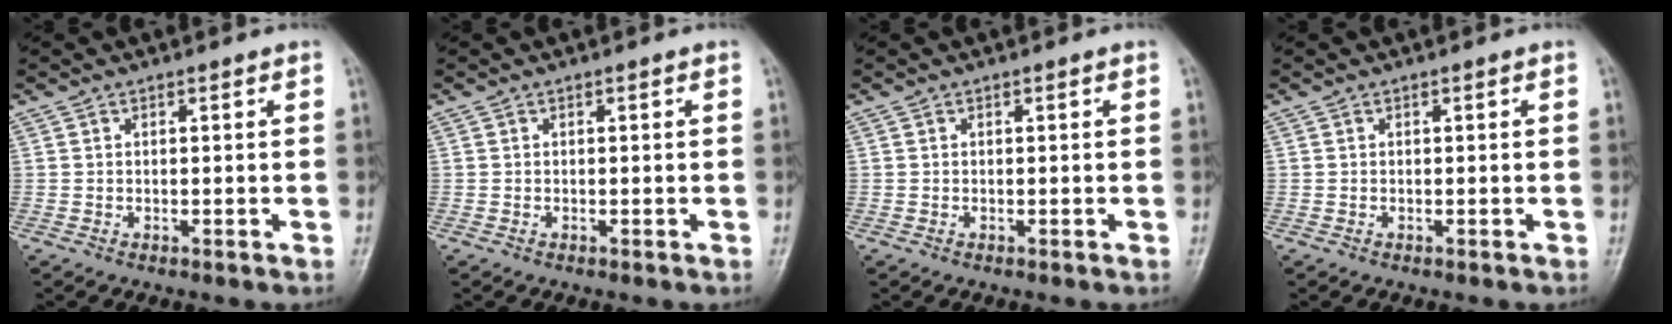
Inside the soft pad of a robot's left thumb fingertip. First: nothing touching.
{"total": 0.0}
{"total": 0.0}
{"total": 0.0}